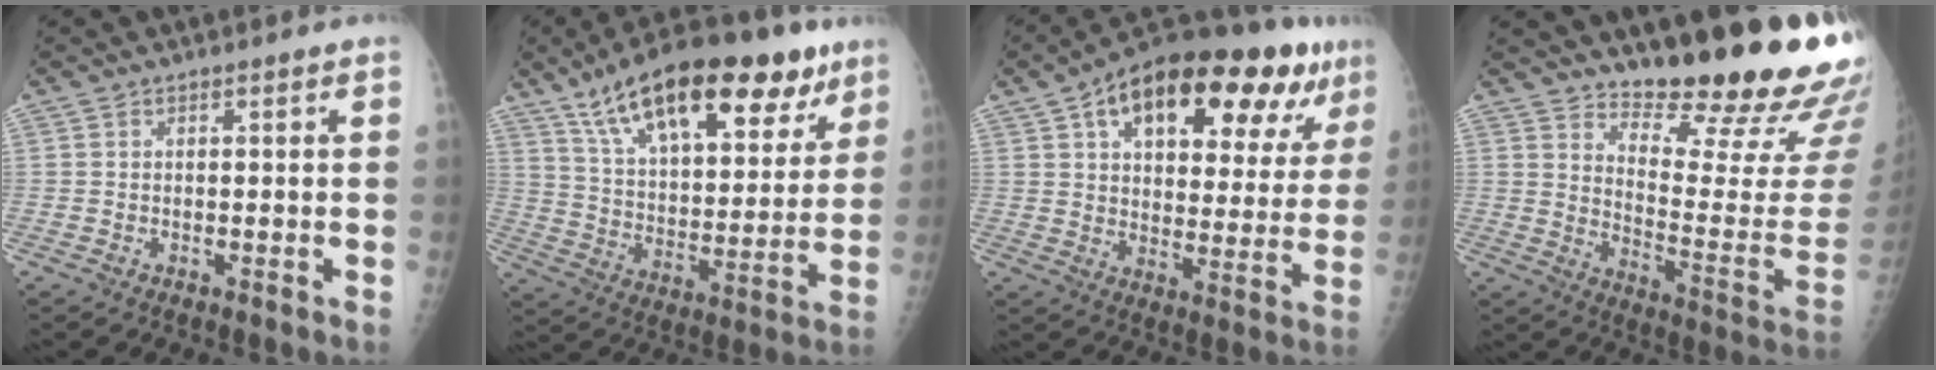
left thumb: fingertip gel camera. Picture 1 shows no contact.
{"total": 27.5, "force": [16.8, 11.5, 18.5], "torque": [-0.257, -0.028, 0.268]}
{"total": 27.0, "force": [13.8, 12.0, 19.9], "torque": [-0.258, 0.008, 0.201]}
{"total": 20.1, "force": [17.3, 2.5, 9.9], "torque": [-0.112, -0.169, 0.245]}